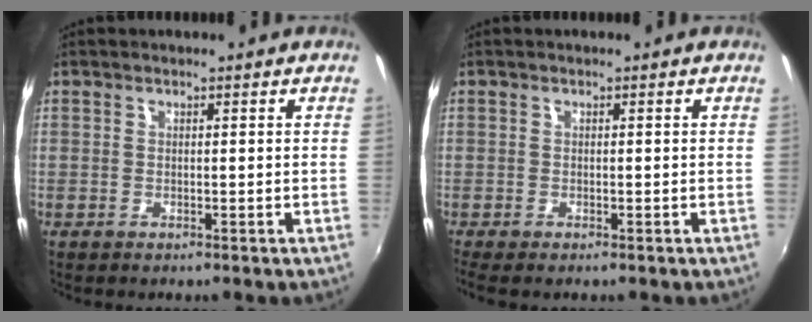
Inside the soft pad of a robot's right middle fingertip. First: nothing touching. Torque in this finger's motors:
{"motor_torque": [0.73, -0.80, 0.16, 0.06]}